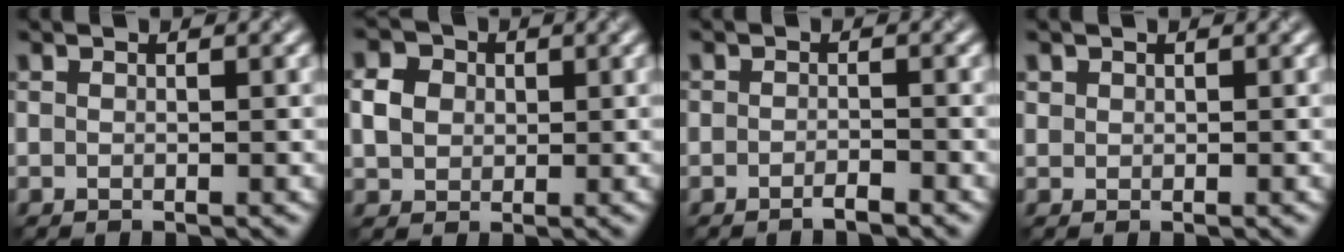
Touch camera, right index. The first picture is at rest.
{"total": 2.1, "force": [0.1, 2.0, 0.7], "torque": [-0.025, 0.009, 0.010]}
{"total": 1.4, "force": [-1.4, -0.2, 0.1], "torque": [-0.006, 0.004, -0.018]}
{"total": 0.7, "force": [0.1, -0.1, -0.7], "torque": [0.005, 0.005, 0.014]}